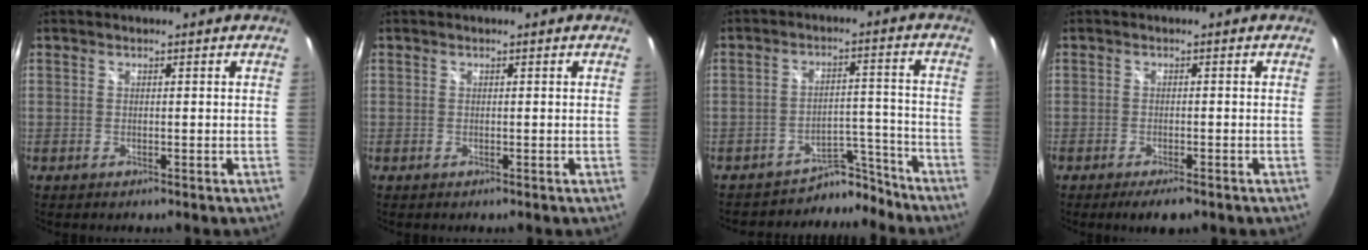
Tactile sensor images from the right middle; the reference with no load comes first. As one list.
[{"total": 0.0}, {"total": 8.5, "force": [-7.8, 3.3, 0.3], "torque": [0.006, 0.044, -0.109]}, {"total": 4.0, "force": [-2.9, 1.1, 2.5], "torque": [-0.052, -0.012, -0.047]}]